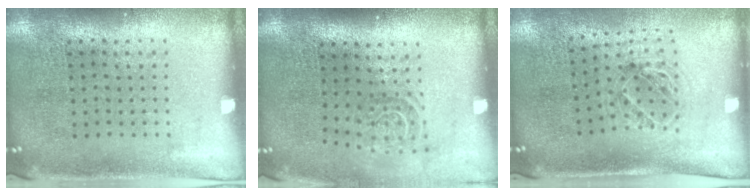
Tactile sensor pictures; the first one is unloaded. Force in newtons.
{"total": 1.6, "press": 1.1, "slide": 1.1}
{"total": 1.1, "press": 1.1, "slide": 0.3}